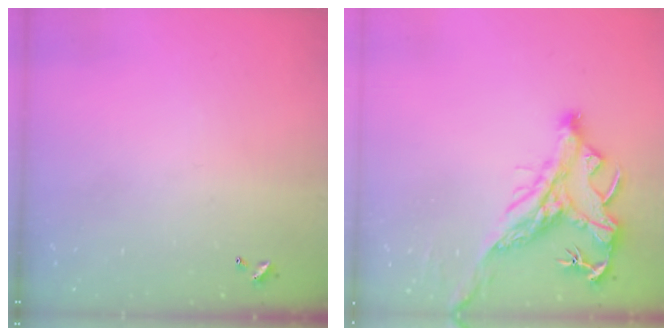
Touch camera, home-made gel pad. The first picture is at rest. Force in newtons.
{"total": 2.9, "press": 2.5, "slide": 1.4}